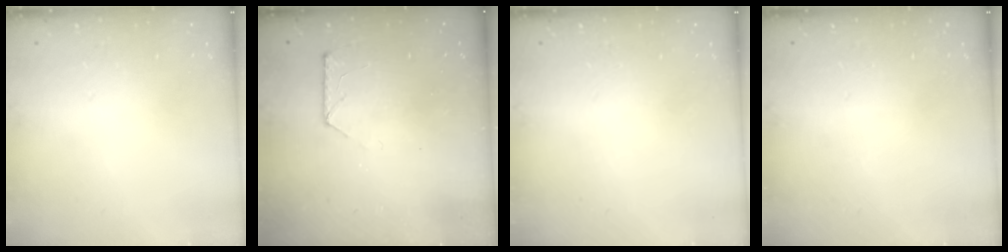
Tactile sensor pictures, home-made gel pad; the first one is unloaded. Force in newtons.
{"total": 7.9, "press": 7.8, "slide": 0.9}
{"total": 0.0}
{"total": 0.0}